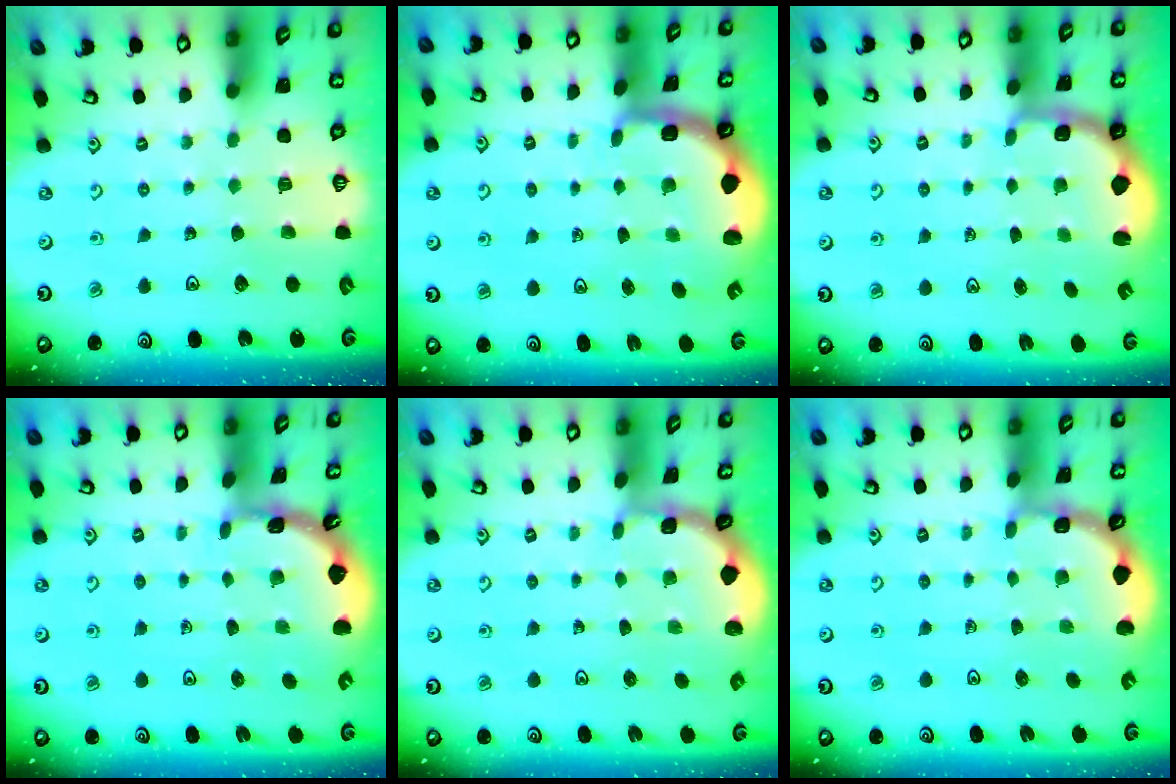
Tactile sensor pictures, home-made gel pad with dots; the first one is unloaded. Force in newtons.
{"total": 2.1, "press": 1.9, "slide": 0.8}
{"total": 2.4, "press": 1.2, "slide": 2.1}
{"total": 1.8, "press": 1.8, "slide": 0.1}
{"total": 2.6, "press": 2.6, "slide": 0.3}
{"total": 2.1, "press": 2.1, "slide": 0.2}